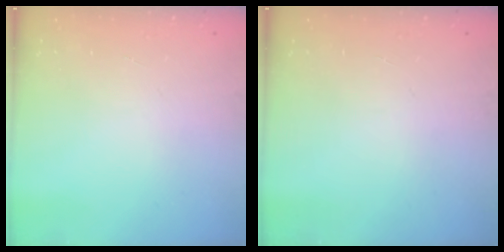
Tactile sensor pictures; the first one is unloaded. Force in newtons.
{"total": 0.0}